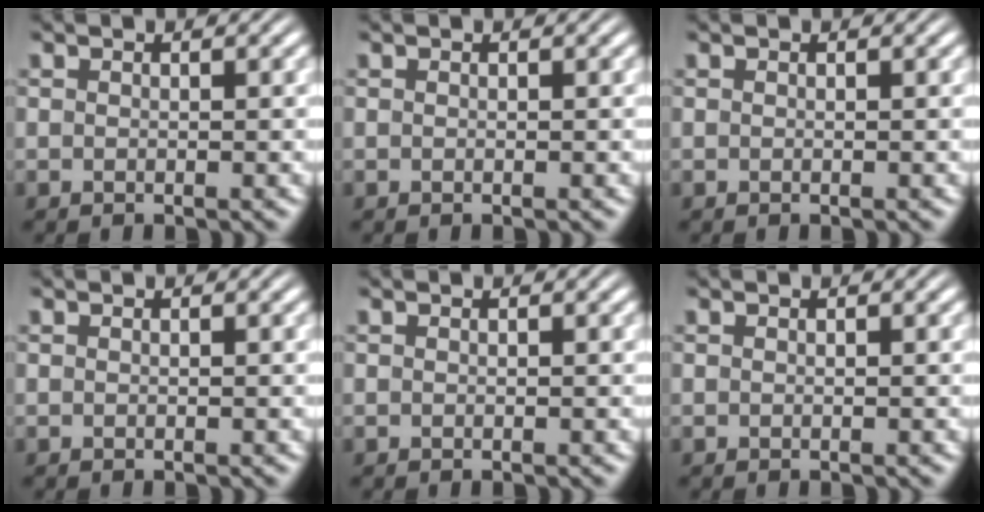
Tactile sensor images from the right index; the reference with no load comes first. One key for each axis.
{"total": 0.0}
{"total": 0.0}
{"total": 0.0}
{"total": 0.0}
{"total": 0.0}